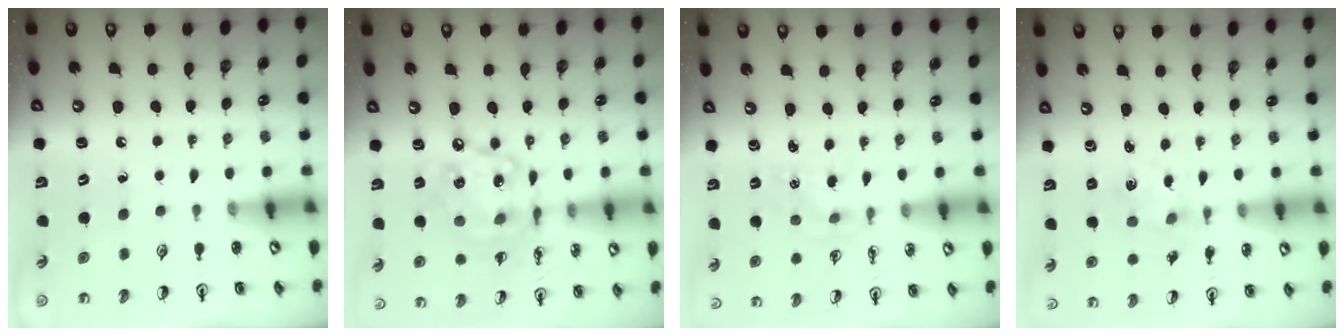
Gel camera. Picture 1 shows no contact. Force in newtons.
{"total": 13.8, "press": 13.8, "slide": 1.2}
{"total": 1.8, "press": 1.8, "slide": 0.2}
{"total": 1.4, "press": 1.4, "slide": 0.2}